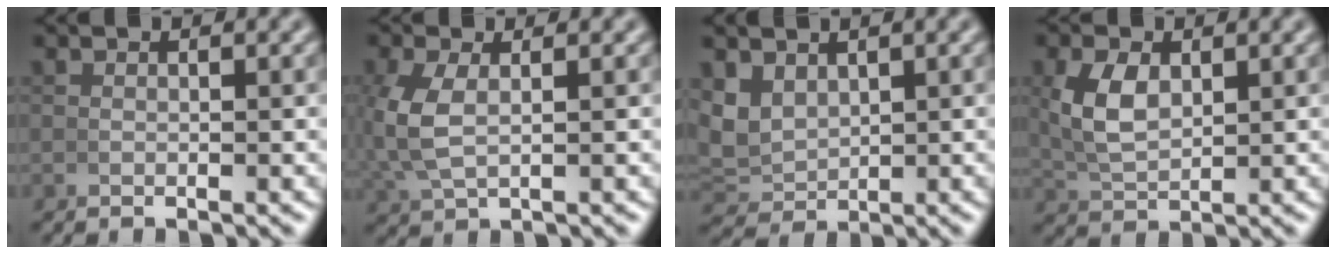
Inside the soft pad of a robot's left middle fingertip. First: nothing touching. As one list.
[{"total": 3.5, "force": [0.5, 2.0, 2.9], "torque": [-0.088, -0.005, 0.021]}, {"total": 6.2, "force": [1.8, 5.1, 3.0], "torque": [-0.097, -0.022, 0.047]}, {"total": 3.8, "force": [1.1, 2.2, 2.9], "torque": [-0.070, -0.005, 0.031]}]